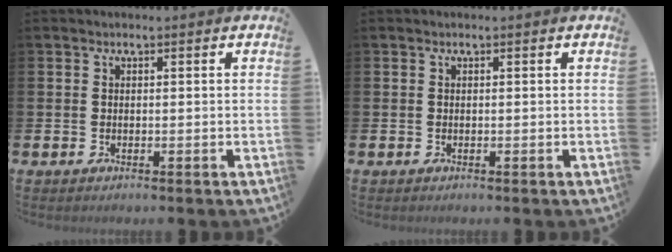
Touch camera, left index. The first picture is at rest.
{"total": 0.0}